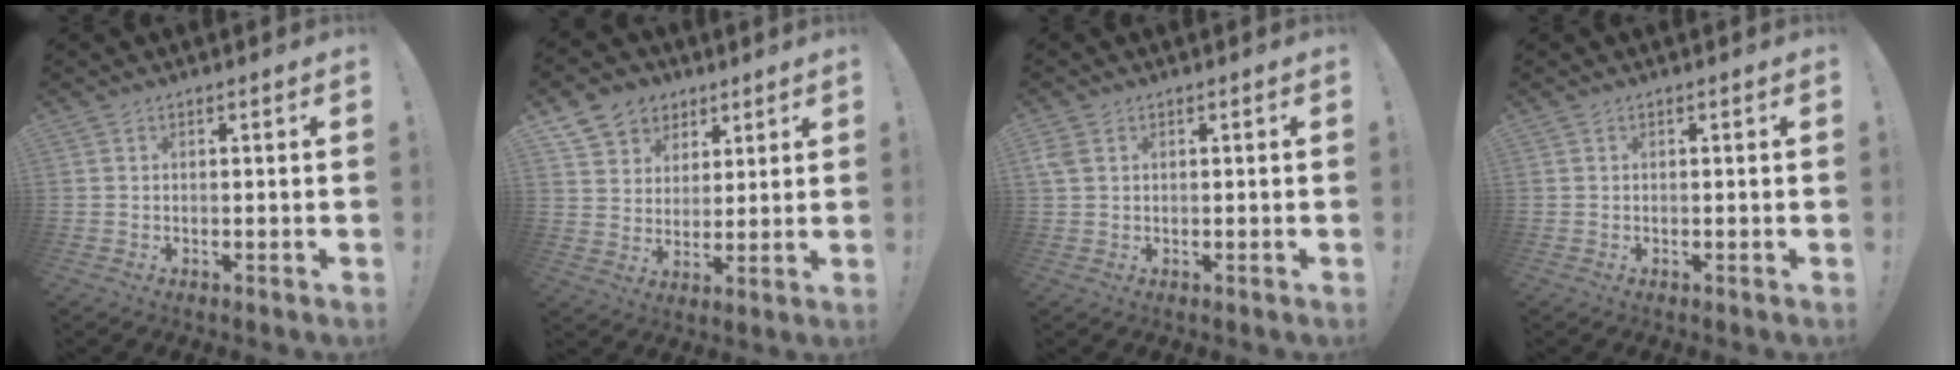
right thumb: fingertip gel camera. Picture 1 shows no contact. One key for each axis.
{"total": 9.1, "fx": 5.1, "fy": 7.4, "fz": 1.5, "tx": -0.017, "ty": -0.038, "tz": 0.103}
{"total": 2.9, "fx": 1.2, "fy": 2.1, "fz": 1.7, "tx": -0.033, "ty": 0.004, "tz": 0.025}
{"total": 0.0}